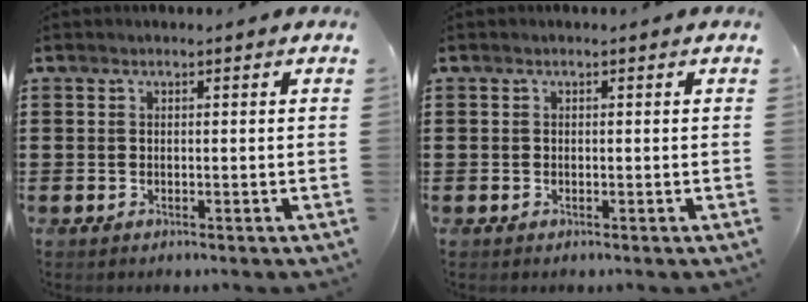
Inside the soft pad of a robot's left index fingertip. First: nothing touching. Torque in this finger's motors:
{"motor_torque": [-0.05, 0.02, -0.01, -0.01]}